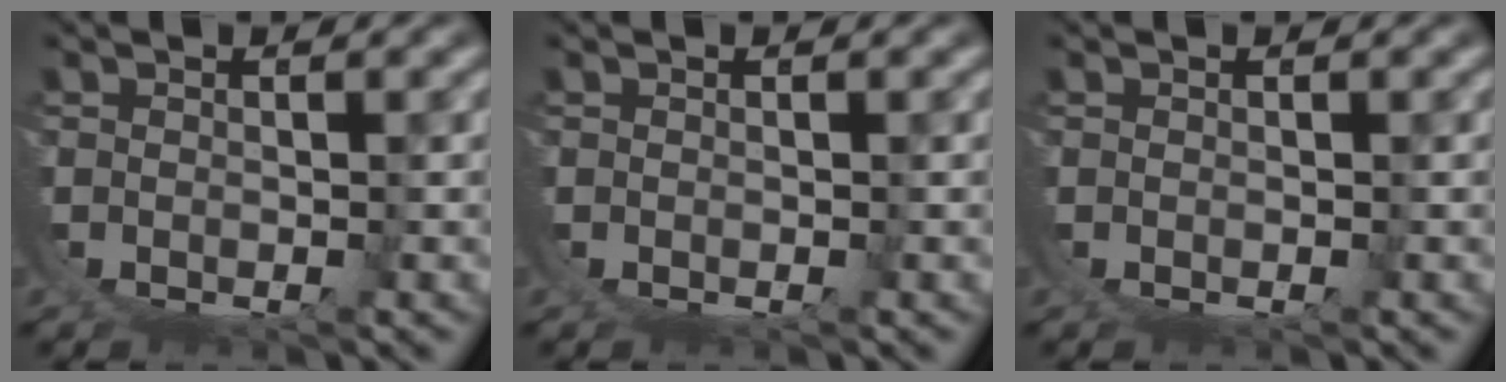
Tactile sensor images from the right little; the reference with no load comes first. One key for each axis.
{"total": 0.0}
{"total": 0.0}